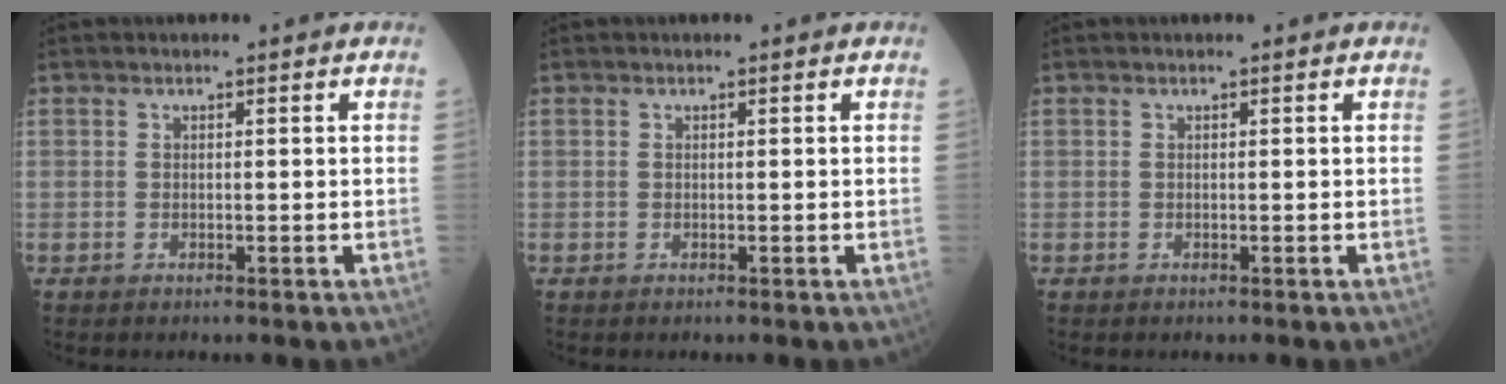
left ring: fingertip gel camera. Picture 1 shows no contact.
{"total": 0.0}
{"total": 0.0}